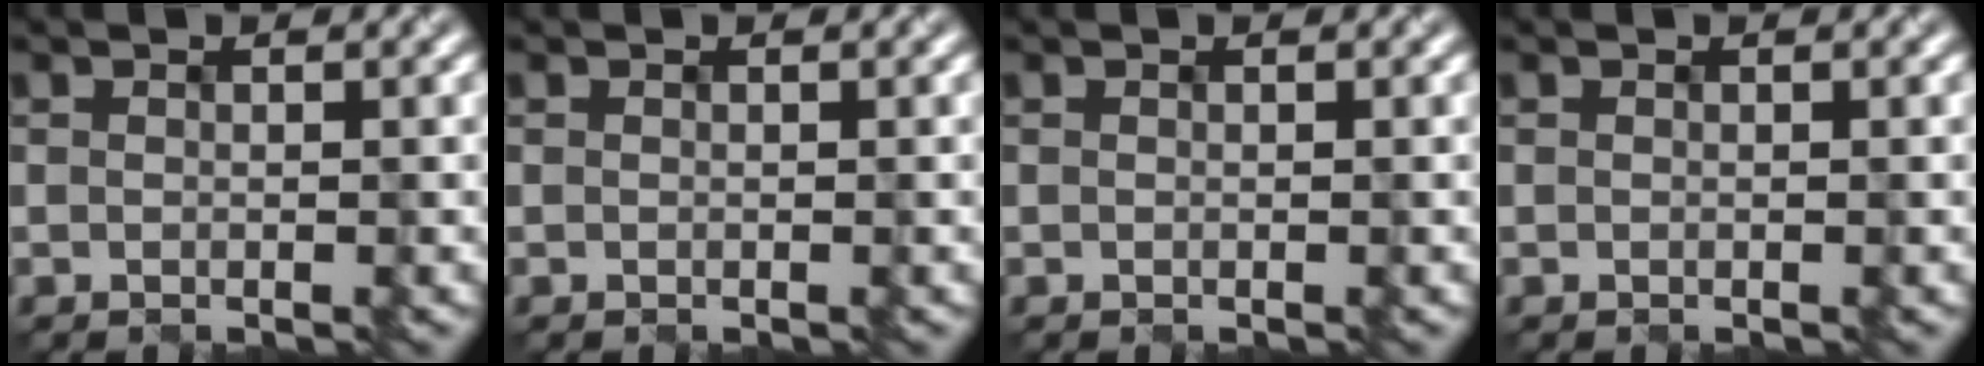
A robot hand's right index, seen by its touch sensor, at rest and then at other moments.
{"total": 0.0}
{"total": 0.0}
{"total": 0.0}